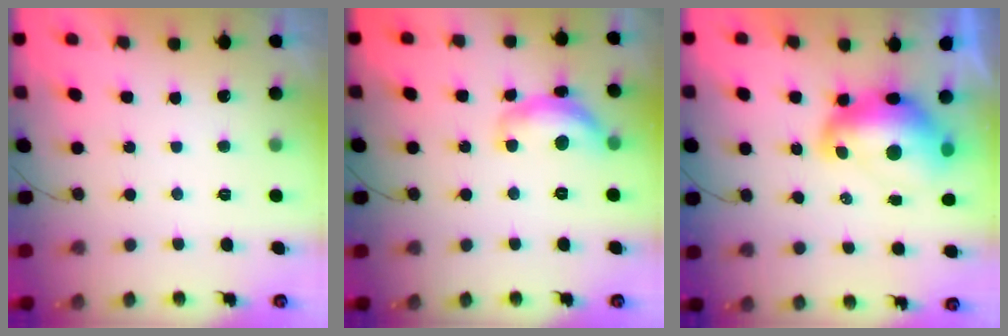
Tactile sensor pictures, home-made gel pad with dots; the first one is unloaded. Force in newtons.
{"total": 12.6, "press": 12.6, "slide": 0.7}
{"total": 12.1, "press": 12.0, "slide": 1.5}